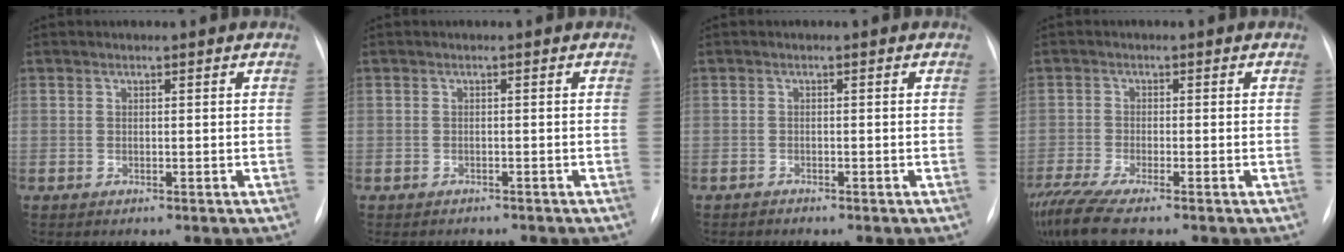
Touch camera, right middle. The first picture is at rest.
{"total": 3.4, "force": [-3.2, 1.1, 0.8], "torque": [-0.009, -0.005, -0.036]}
{"total": 0.5, "force": [-0.5, 0.0, -0.1], "torque": [-0.011, -0.005, -0.010]}
{"total": 7.2, "force": [-5.8, 0.0, 4.4], "torque": [-0.090, -0.025, -0.103]}